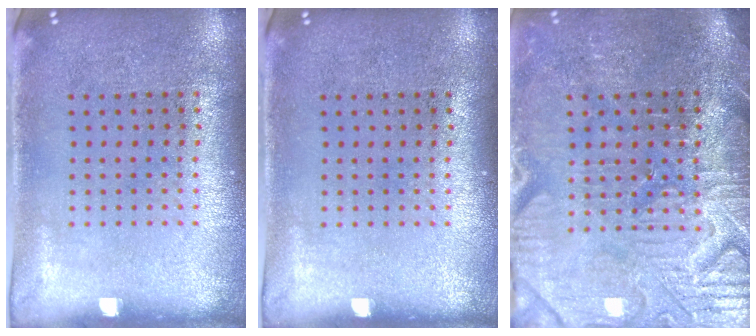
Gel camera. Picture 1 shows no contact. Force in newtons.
{"total": 0.0}
{"total": 4.0, "press": 3.8, "slide": 1.3}